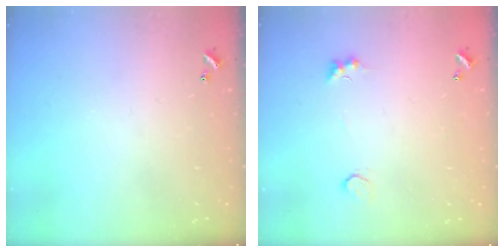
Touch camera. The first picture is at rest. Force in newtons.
{"total": 1.5, "press": 1.3, "slide": 0.7}